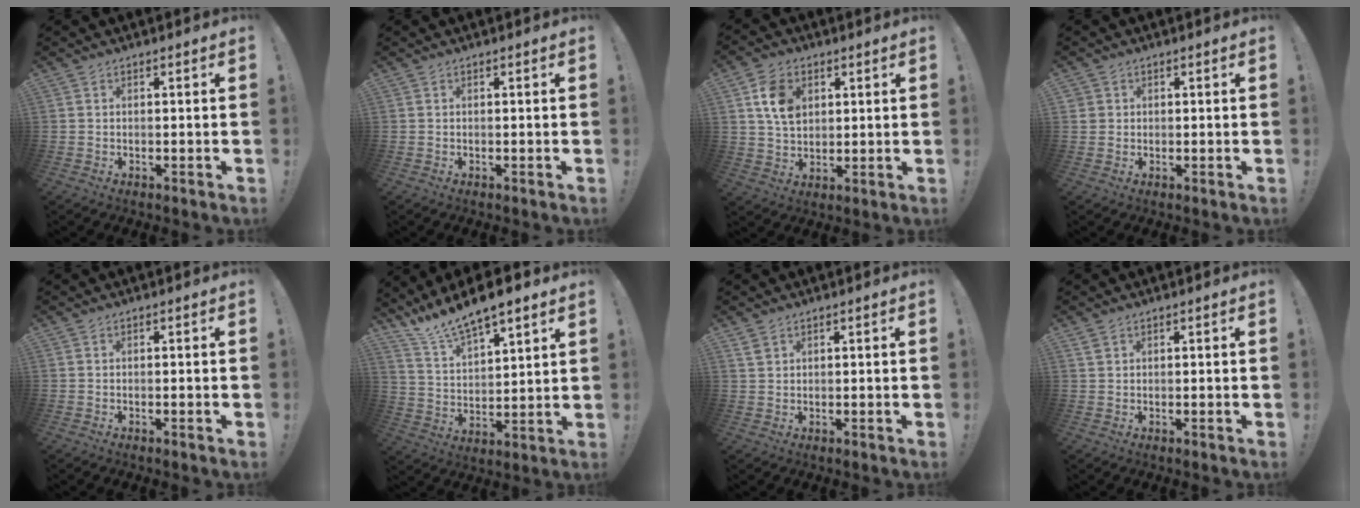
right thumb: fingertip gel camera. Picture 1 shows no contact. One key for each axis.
{"total": 0.0}
{"total": 10.2, "fx": 3.4, "fy": 7.4, "fz": 6.1, "tx": -0.090, "ty": 0.003, "tz": 0.067}
{"total": 1.9, "fx": 0.7, "fy": 1.7, "fz": 0.3, "tx": -0.008, "ty": -0.001, "tz": 0.015}
{"total": 0.7, "fx": -0.3, "fy": -0.2, "fz": 0.6, "tx": -0.016, "ty": 0.002, "tz": -0.005}
{"total": 11.2, "fx": 10.3, "fy": 2.3, "fz": 3.8, "tx": -0.087, "ty": -0.087, "tz": 0.183}
{"total": 2.3, "fx": 1.5, "fy": 1.2, "fz": 1.3, "tx": -0.026, "ty": -0.001, "tz": 0.028}
{"total": 1.6, "fx": 1.0, "fy": 0.8, "fz": 1.0, "tx": -0.019, "ty": 0.000, "tz": 0.018}